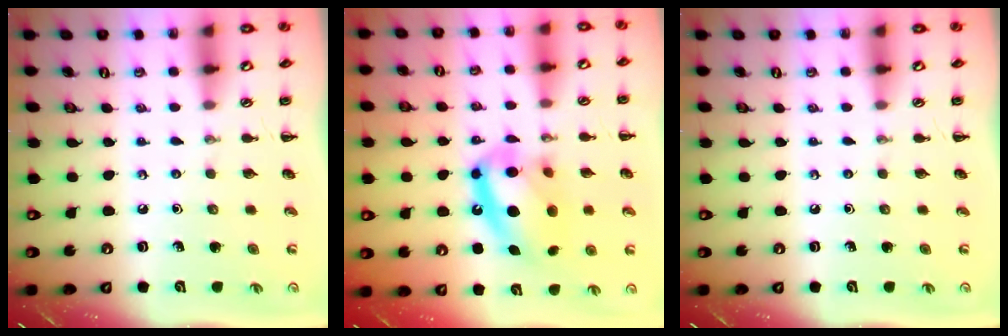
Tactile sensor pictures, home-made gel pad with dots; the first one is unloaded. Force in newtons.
{"total": 16.0, "press": 15.6, "slide": 3.6}
{"total": 0.0}